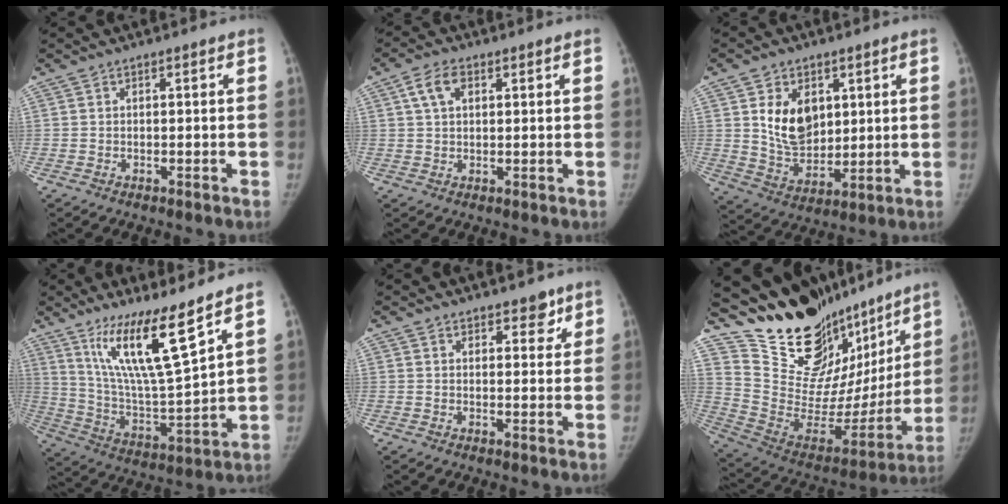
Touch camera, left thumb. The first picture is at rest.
{"total": 5.0, "force": [2.1, 3.0, 3.5], "torque": [-0.061, 0.006, 0.038]}
{"total": 11.4, "force": [3.6, 7.9, 7.4], "torque": [-0.089, -0.028, 0.078]}
{"total": 16.4, "force": [10.8, 1.6, 12.2], "torque": [-0.205, -0.076, 0.208]}
{"total": 3.9, "force": [2.8, 2.0, 1.8], "torque": [0.004, -0.016, 0.039]}
{"total": 29.6, "force": [23.2, 13.5, 12.6], "torque": [-0.165, -0.116, 0.365]}